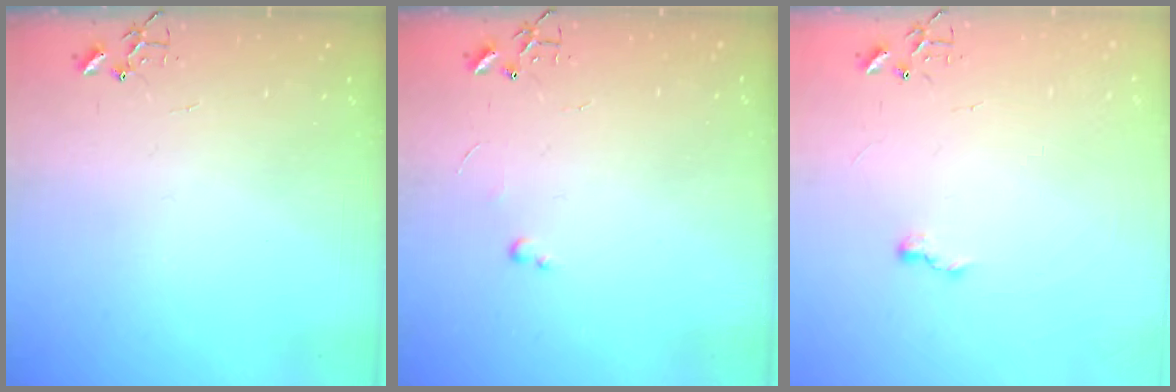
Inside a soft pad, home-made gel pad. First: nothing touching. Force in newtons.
{"total": 2.4, "press": 2.3, "slide": 0.4}
{"total": 5.7, "press": 5.6, "slide": 0.7}